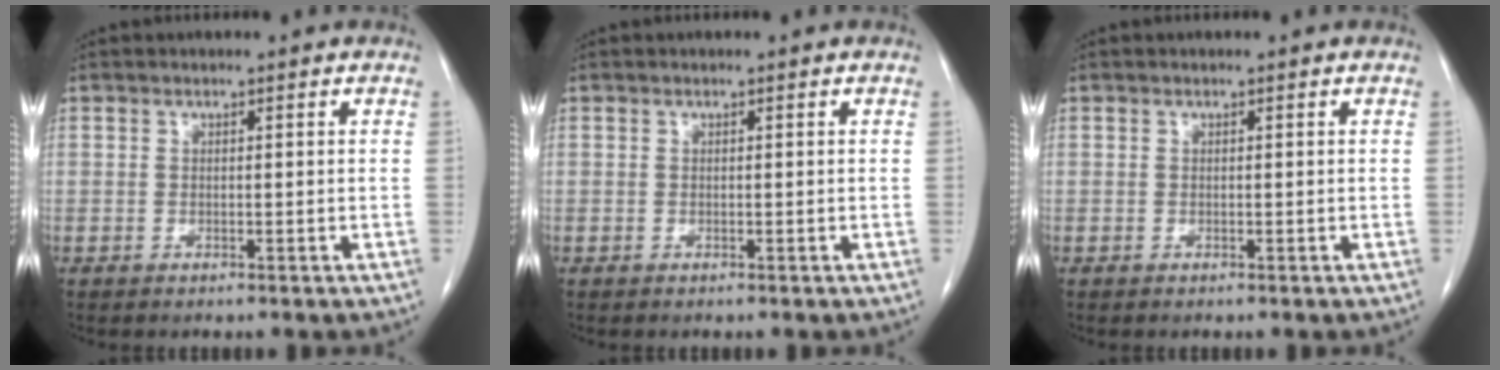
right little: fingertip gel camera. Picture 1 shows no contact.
{"total": 0.0}
{"total": 0.0}